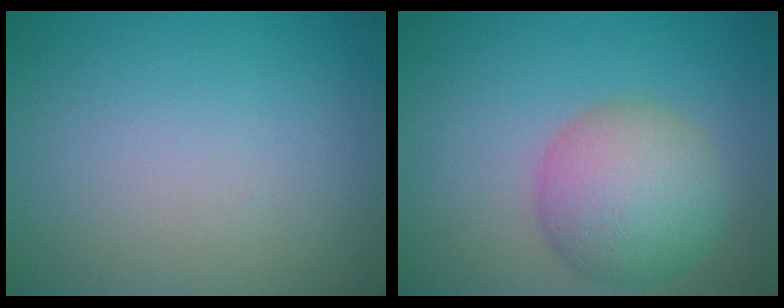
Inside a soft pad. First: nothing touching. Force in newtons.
{"total": 6.5, "press": 6.5, "slide": 0.2}